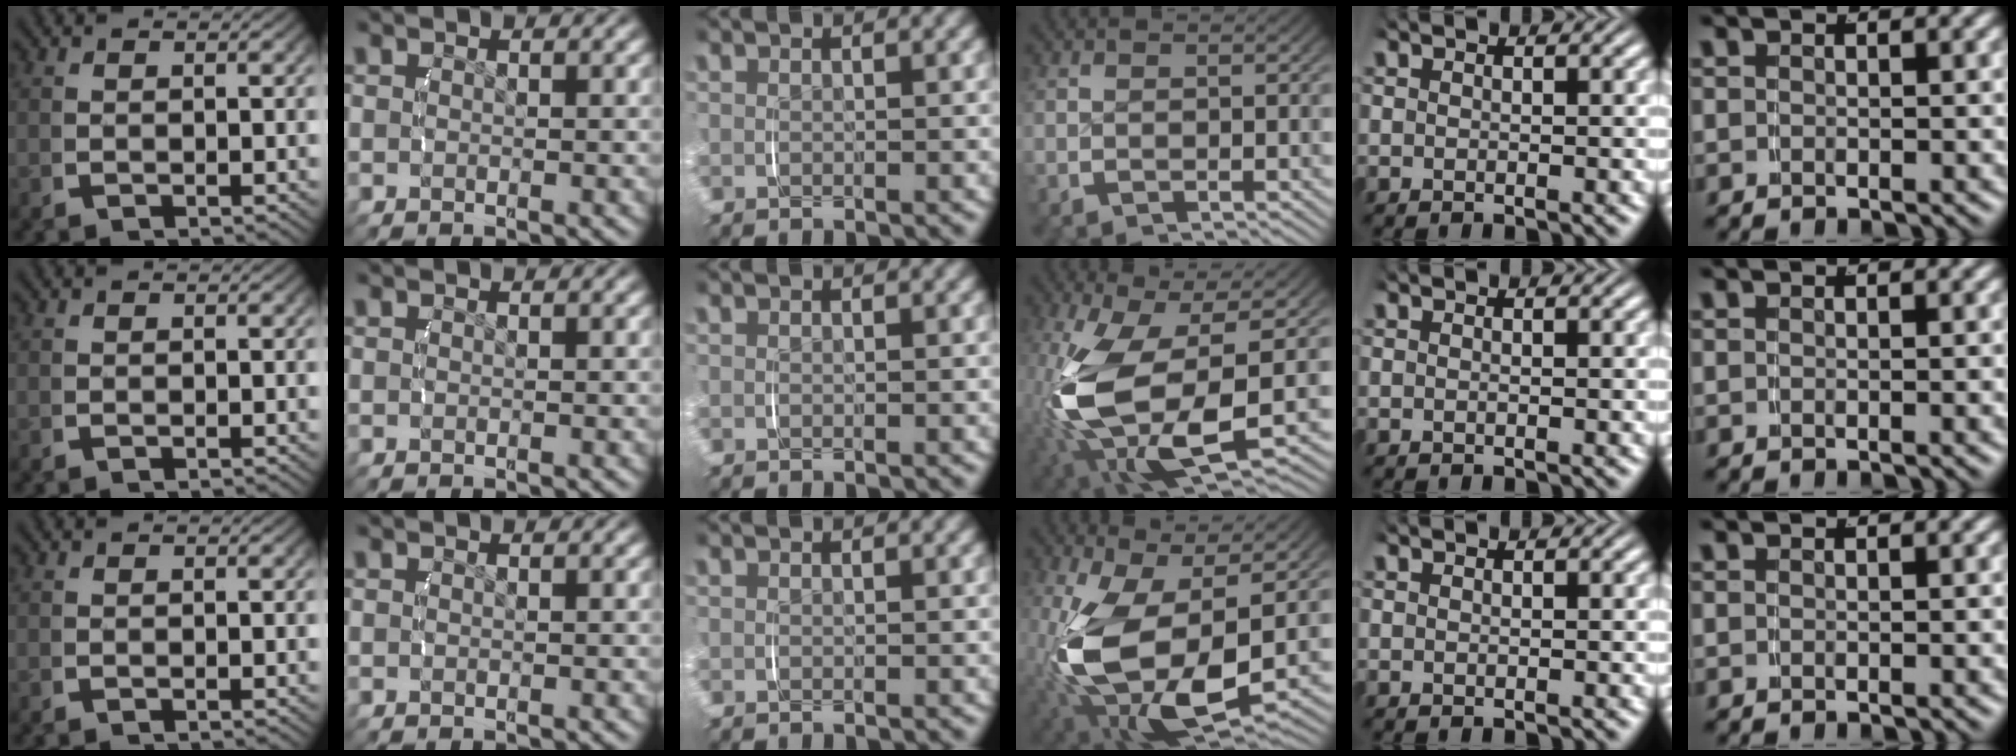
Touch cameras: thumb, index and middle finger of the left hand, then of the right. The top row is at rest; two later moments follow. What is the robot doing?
{"motion": "lift_and_place", "object": "camera"}